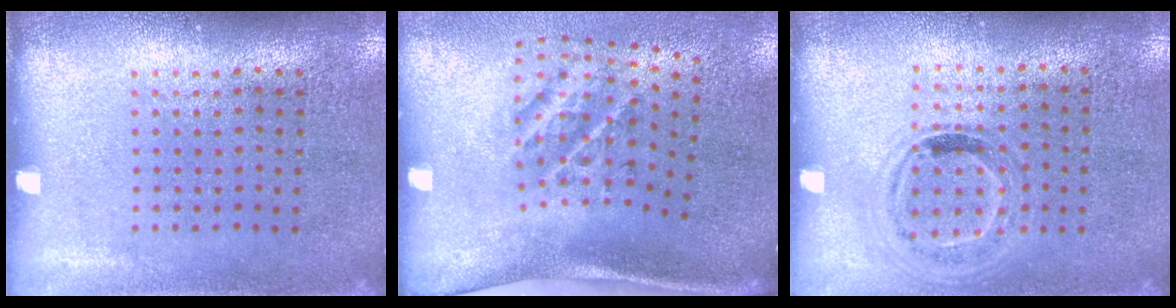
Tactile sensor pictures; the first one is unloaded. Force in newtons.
{"total": 2.3, "press": 1.3, "slide": 1.9}
{"total": 0.9, "press": 0.8, "slide": 0.4}